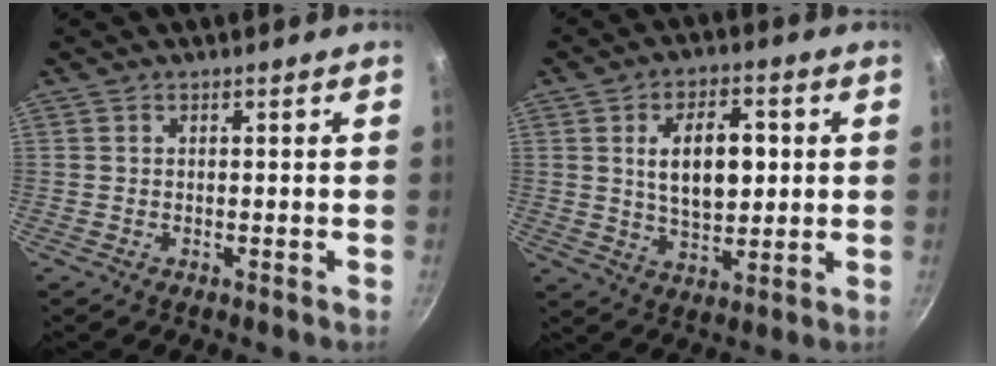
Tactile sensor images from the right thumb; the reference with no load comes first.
{"total": 11.6, "force": [2.0, 6.5, 9.4], "torque": [-0.126, -0.005, 0.037]}